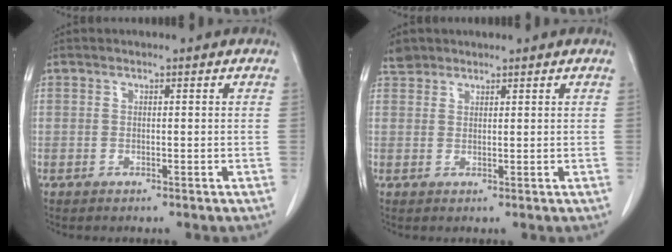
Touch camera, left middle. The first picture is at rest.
{"total": 2.1, "force": [1.8, 1.0, -0.1], "torque": [-0.001, 0.006, 0.032]}